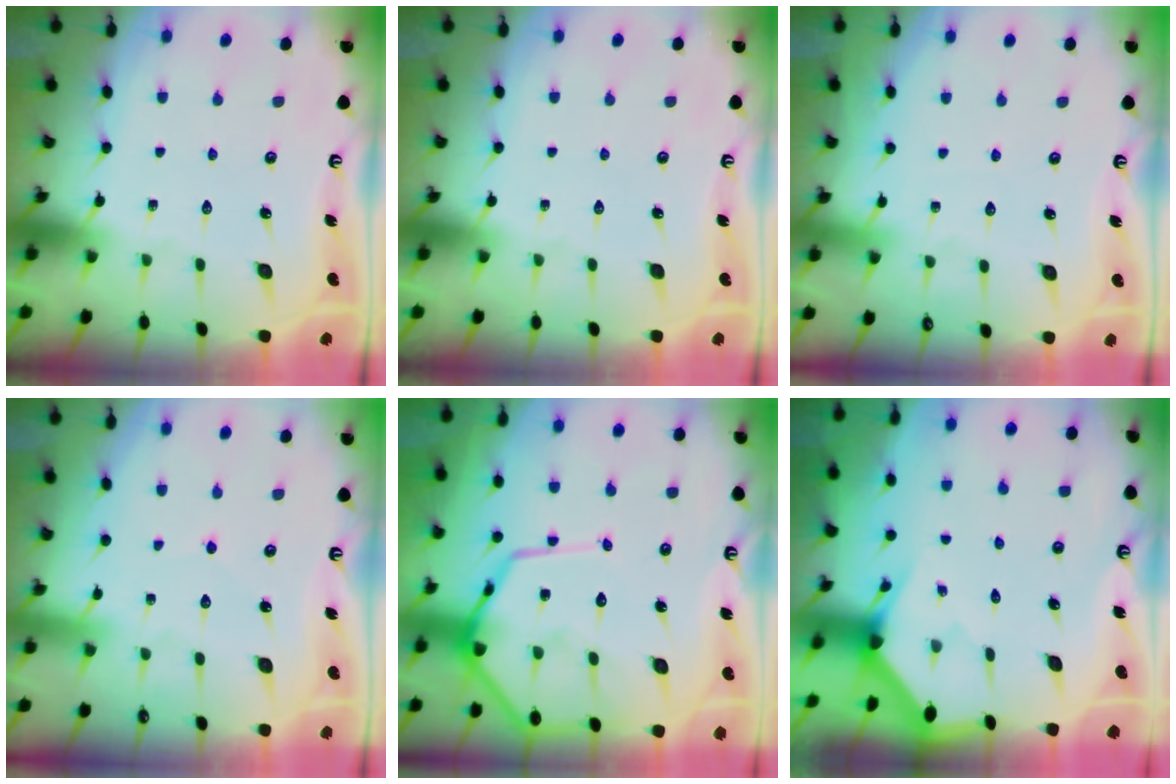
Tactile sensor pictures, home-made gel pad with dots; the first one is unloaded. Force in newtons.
{"total": 0.0}
{"total": 1.5, "press": 1.5, "slide": 0.2}
{"total": 2.8, "press": 2.8, "slide": 0.3}
{"total": 14.3, "press": 14.2, "slide": 1.4}
{"total": 2.3, "press": 2.3, "slide": 0.1}